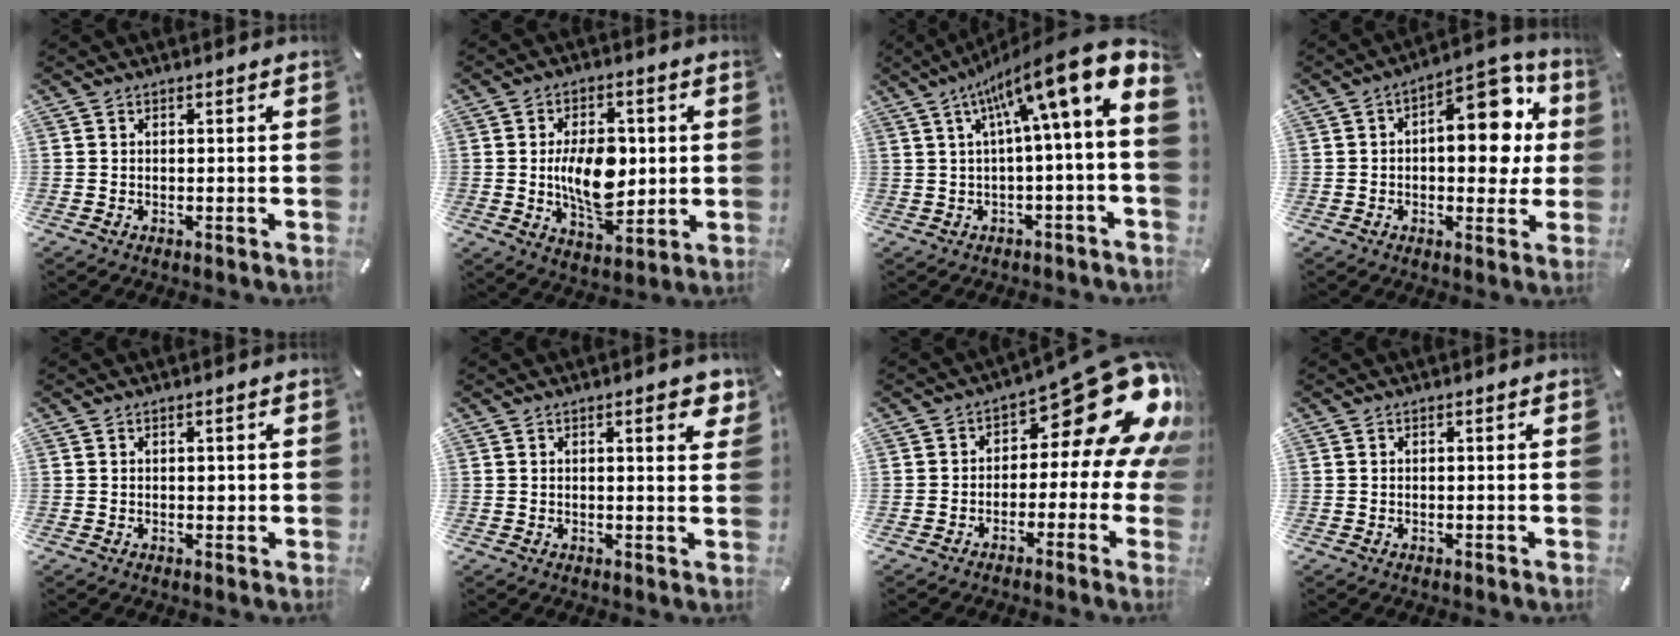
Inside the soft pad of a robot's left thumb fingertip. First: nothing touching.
{"total": 12.3, "force": [0.3, 7.6, 9.7], "torque": [-0.169, 0.000, 0.003]}
{"total": 15.3, "force": [7.1, 1.6, 13.4], "torque": [-0.215, -0.068, 0.102]}
{"total": 16.1, "force": [3.1, 9.0, 13.0], "torque": [-0.143, -0.027, 0.046]}
{"total": 1.3, "force": [0.2, 0.8, 1.0], "torque": [-0.021, 0.005, 0.001]}
{"total": 4.4, "force": [2.2, 1.2, 3.6], "torque": [-0.043, -0.010, 0.029]}
{"total": 22.0, "force": [8.9, 9.8, 17.6], "torque": [-0.213, -0.062, 0.149]}
{"total": 0.0}